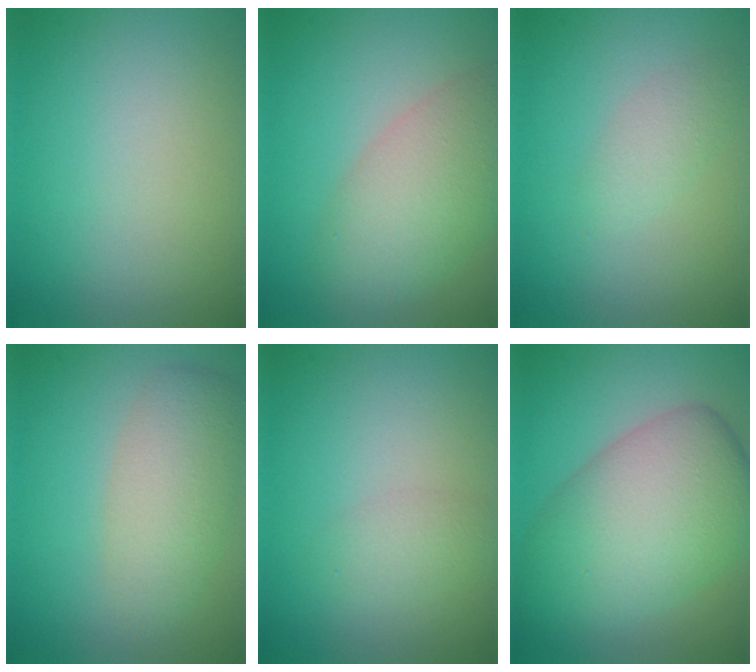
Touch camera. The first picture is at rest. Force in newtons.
{"total": 6.2, "press": 6.2, "slide": 0.4}
{"total": 1.7, "press": 1.7, "slide": 0.0}
{"total": 4.3, "press": 4.3, "slide": 0.1}
{"total": 1.6, "press": 1.6, "slide": 0.1}
{"total": 9.8, "press": 9.8, "slide": 0.2}